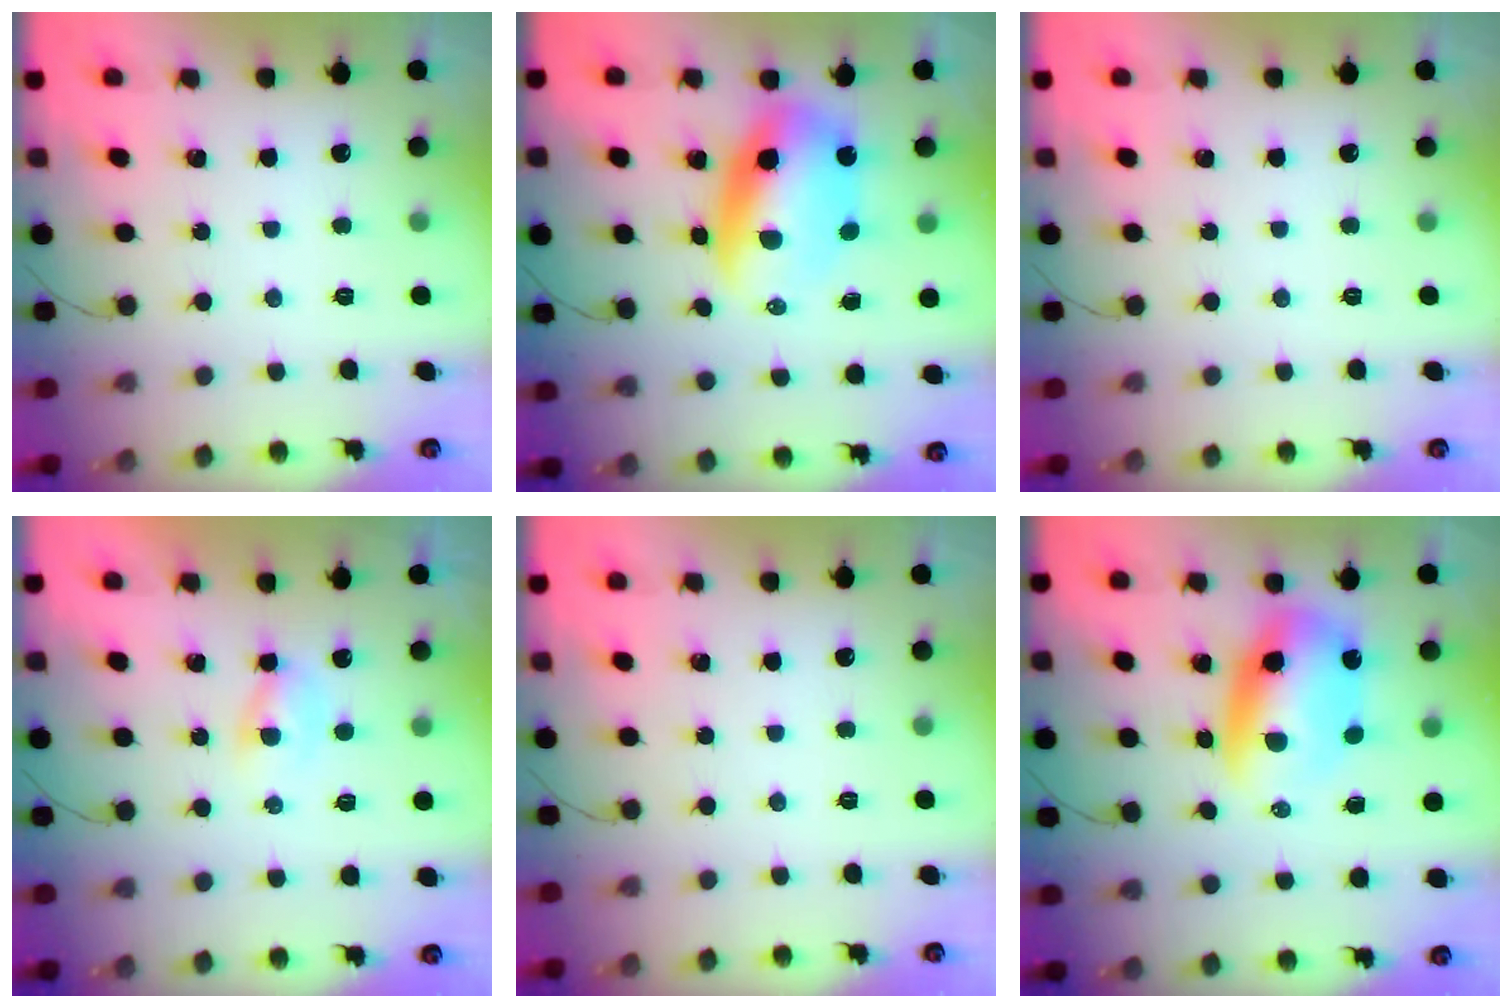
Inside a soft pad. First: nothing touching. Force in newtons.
{"total": 12.2, "press": 11.7, "slide": 3.4}
{"total": 0.0}
{"total": 1.3, "press": 1.1, "slide": 0.7}
{"total": 0.0}
{"total": 10.0, "press": 9.7, "slide": 2.3}